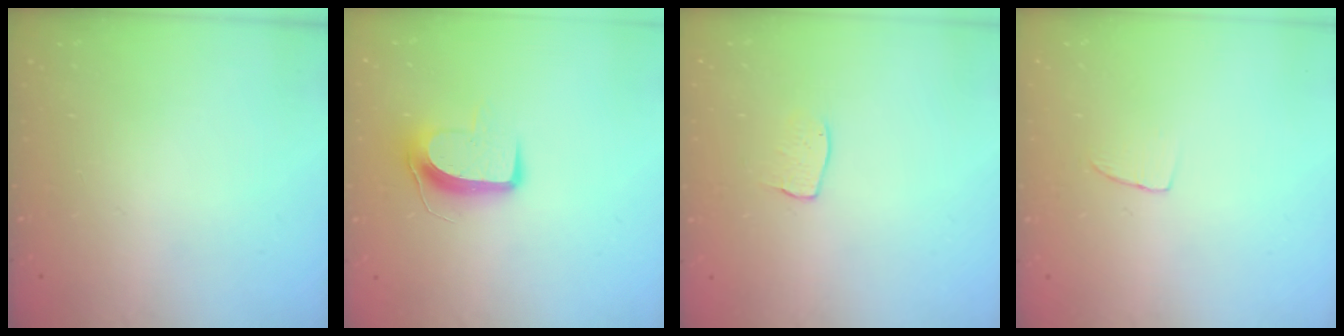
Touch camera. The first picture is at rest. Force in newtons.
{"total": 9.3, "press": 9.3, "slide": 0.6}
{"total": 5.0, "press": 5.0, "slide": 0.3}
{"total": 3.3, "press": 3.3, "slide": 0.2}